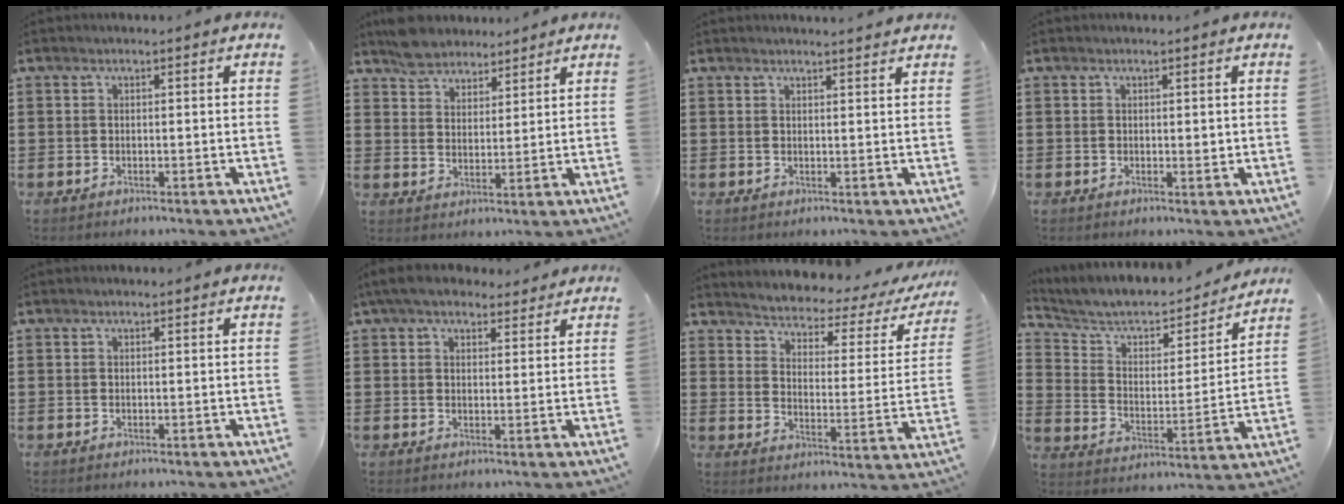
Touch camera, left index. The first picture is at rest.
{"total": 4.9, "force": [4.4, 2.1, 0.2], "torque": [-0.025, -0.003, 0.086]}
{"total": 1.6, "force": [1.6, -0.1, 0.2], "torque": [-0.008, -0.001, 0.031]}
{"total": 1.1, "force": [0.2, 0.6, 0.8], "torque": [-0.007, 0.001, 0.003]}
{"total": 0.6, "force": [0.5, 0.2, 0.3], "torque": [-0.007, 0.001, 0.009]}
{"total": 5.6, "force": [4.8, 1.8, 2.2], "torque": [-0.058, -0.004, 0.091]}
{"total": 2.5, "force": [2.3, 0.5, 1.0], "torque": [-0.039, -0.028, 0.028]}
{"total": 6.0, "force": [4.9, 2.6, 2.3], "torque": [-0.075, -0.031, 0.079]}